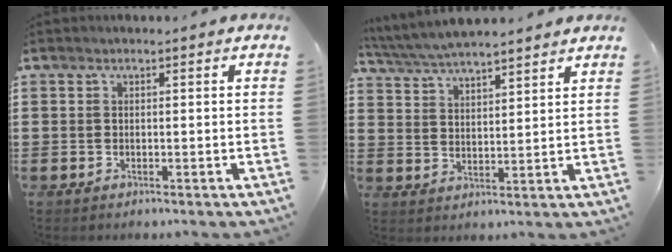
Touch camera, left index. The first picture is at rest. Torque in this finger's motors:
{"motor_torque": [0.26, -1.88, 0.15, 0.18]}